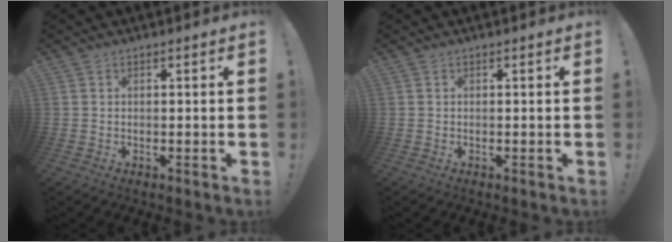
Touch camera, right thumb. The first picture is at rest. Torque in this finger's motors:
{"motor_torque": [-0.04, 0.04, 0.00, 0.00, 0.00]}